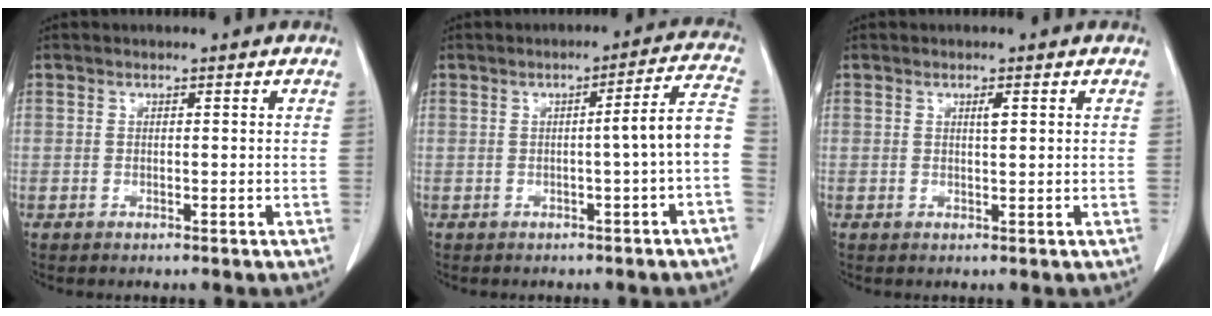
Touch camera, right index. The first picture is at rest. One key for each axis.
{"total": 6.3, "fx": -1.4, "fy": -0.8, "fz": 6.1, "tx": -0.072, "ty": 0.016, "tz": -0.021}
{"total": 1.1, "fx": 0.4, "fy": 0.1, "fz": 1.0, "tx": -0.021, "ty": -0.001, "tz": 0.007}